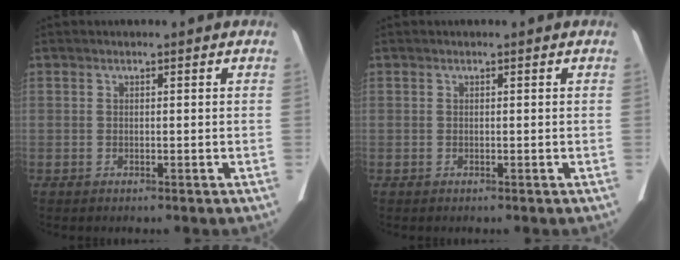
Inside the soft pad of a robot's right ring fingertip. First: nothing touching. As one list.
[{"total": 0.0}]